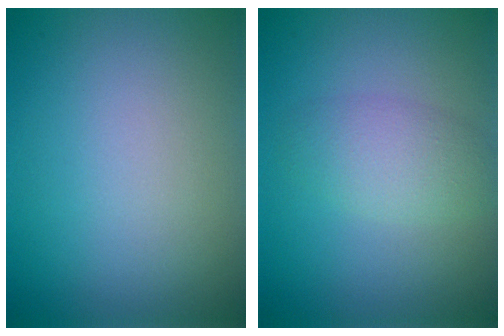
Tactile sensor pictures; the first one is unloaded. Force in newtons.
{"total": 2.8, "press": 2.8, "slide": 0.1}